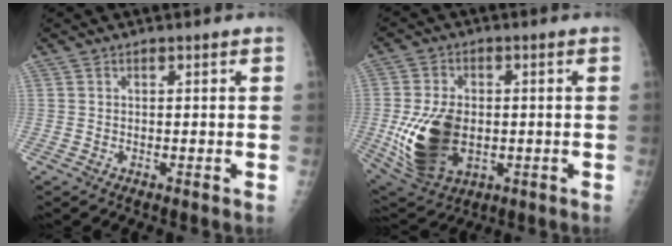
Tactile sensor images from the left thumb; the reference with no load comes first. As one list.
[{"total": 16.0, "force": [-1.9, 10.4, 12.0], "torque": [-0.214, -0.007, -0.013]}]